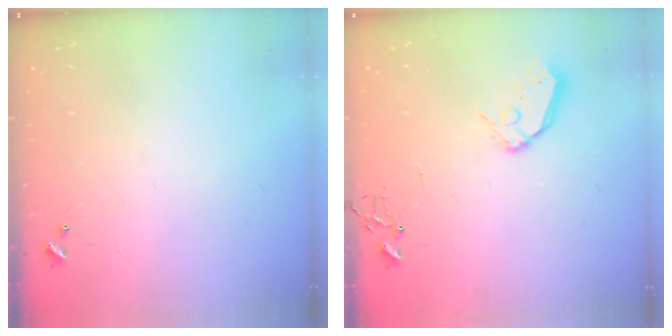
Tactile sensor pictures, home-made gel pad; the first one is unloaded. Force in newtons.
{"total": 8.6, "press": 8.6, "slide": 0.7}